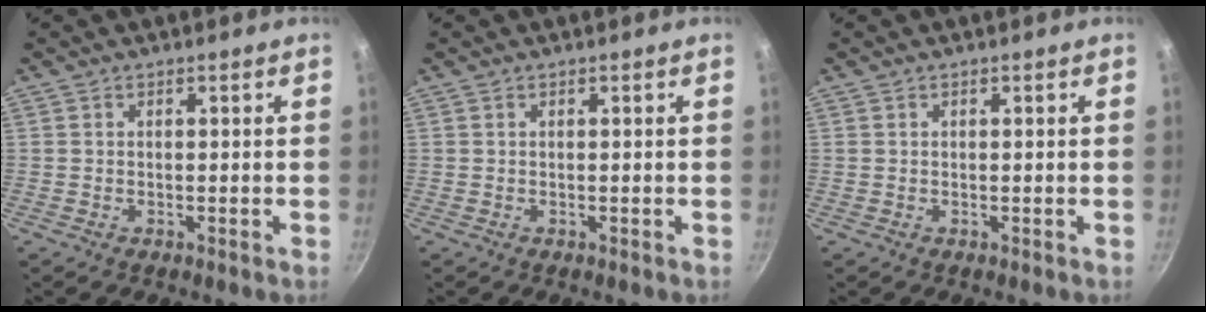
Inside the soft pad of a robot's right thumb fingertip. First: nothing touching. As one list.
[{"total": 0.0}, {"total": 0.0}]